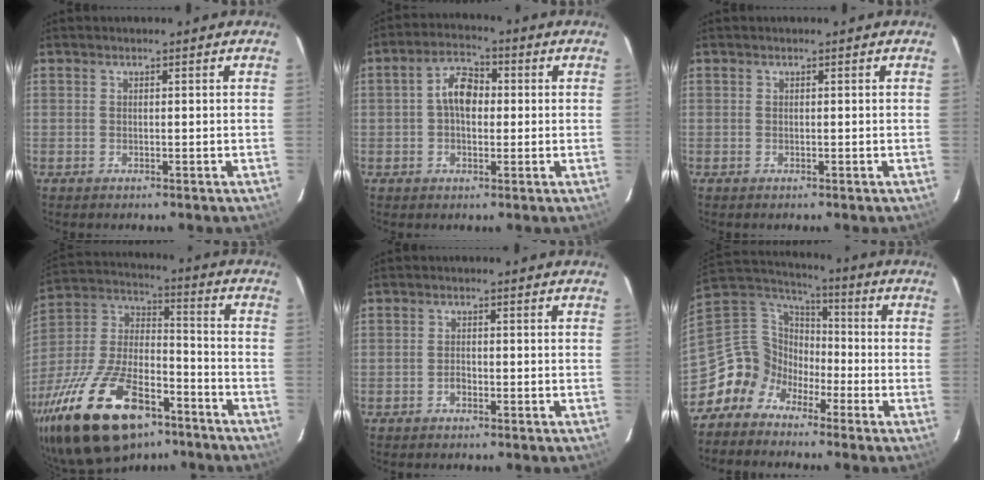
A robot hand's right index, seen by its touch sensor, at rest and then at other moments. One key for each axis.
{"total": 6.3, "fx": 0.3, "fy": 4.0, "fz": 4.8, "tx": -0.087, "ty": 0.020, "tz": 0.004}
{"total": 0.0}
{"total": 28.6, "fx": -17.3, "fy": 13.1, "fz": 18.6, "tx": -0.379, "ty": -0.014, "tz": -0.286}
{"total": 1.3, "fx": -0.7, "fy": 0.9, "fz": 0.7, "tx": -0.014, "ty": 0.004, "tz": -0.012}
{"total": 10.5, "fx": -6.7, "fy": 7.8, "fz": 1.6, "tx": -0.051, "ty": 0.037, "tz": -0.147}